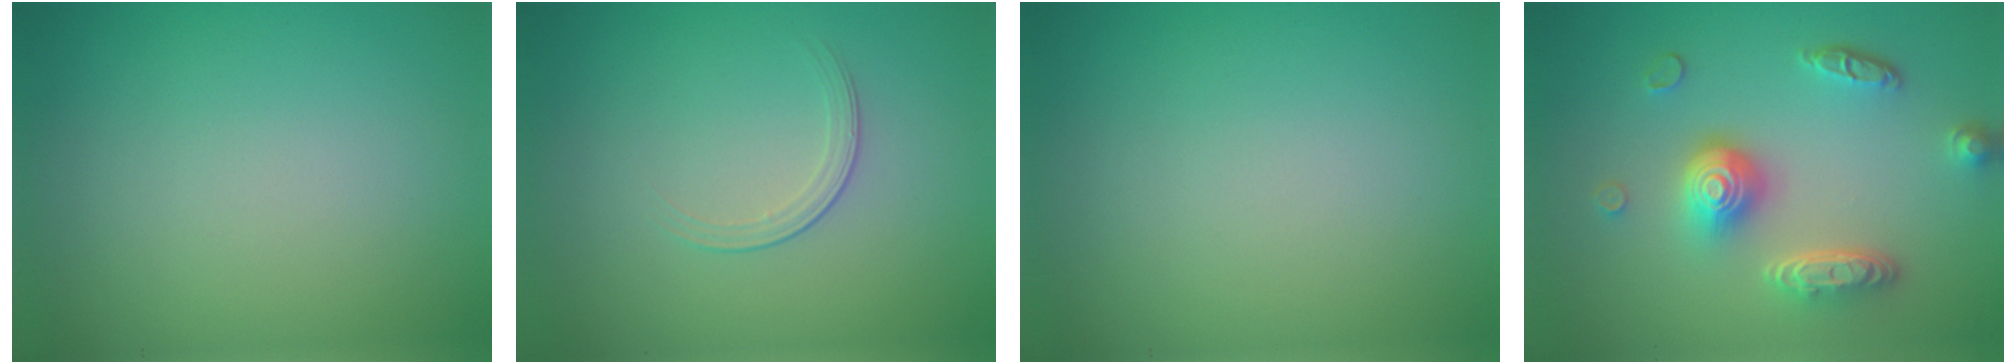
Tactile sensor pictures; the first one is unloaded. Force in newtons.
{"total": 1.5, "press": 0.7, "slide": 1.4}
{"total": 0.0}
{"total": 4.9, "press": 3.8, "slide": 3.2}